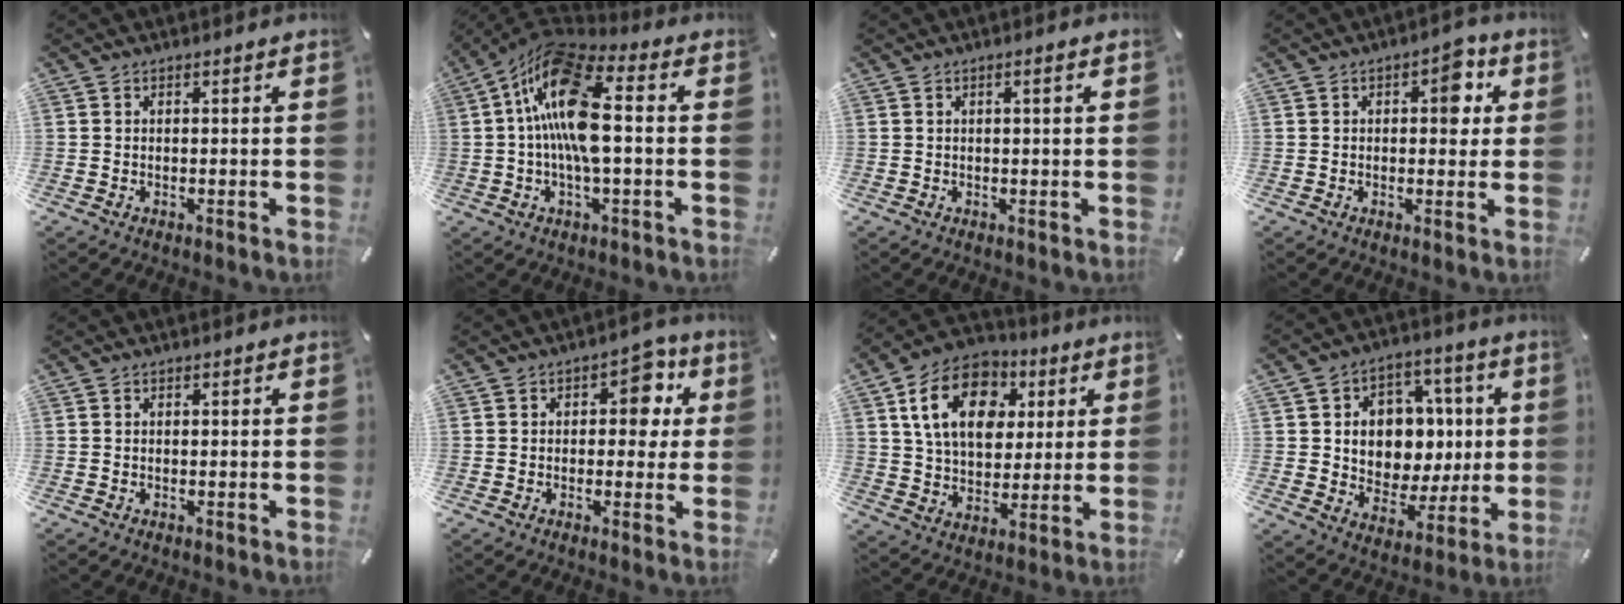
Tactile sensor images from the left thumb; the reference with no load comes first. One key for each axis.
{"total": 17.1, "fx": 0.3, "fy": 7.3, "fz": 15.5, "tx": -0.297, "ty": 0.002, "tz": 0.004}
{"total": 1.5, "fx": 0.3, "fy": 0.2, "fz": 1.4, "tx": -0.025, "ty": 0.000, "tz": 0.004}
{"total": 6.3, "fx": 1.5, "fy": 3.6, "fz": 4.9, "tx": -0.037, "ty": -0.010, "tz": 0.009}
{"total": 0.0}
{"total": 7.3, "fx": 1.7, "fy": 5.0, "fz": 5.1, "tx": -0.043, "ty": -0.007, "tz": 0.018}
{"total": 16.6, "fx": 5.9, "fy": 12.1, "fz": 9.7, "tx": -0.178, "ty": -0.007, "tz": 0.106}
{"total": 11.2, "fx": 1.4, "fy": 10.4, "fz": 3.9, "tx": -0.049, "ty": -0.019, "tz": 0.036}